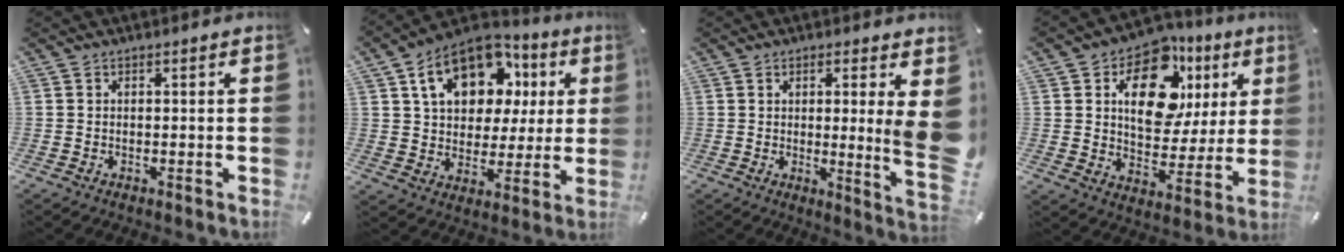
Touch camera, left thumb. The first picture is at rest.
{"total": 16.4, "force": [7.7, 11.7, 8.6], "torque": [-0.156, -0.015, 0.146]}
{"total": 10.1, "force": [1.5, 0.1, 10.0], "torque": [-0.140, -0.036, 0.023]}
{"total": 16.9, "force": [7.3, 11.1, 10.4], "torque": [-0.151, -0.027, 0.127]}